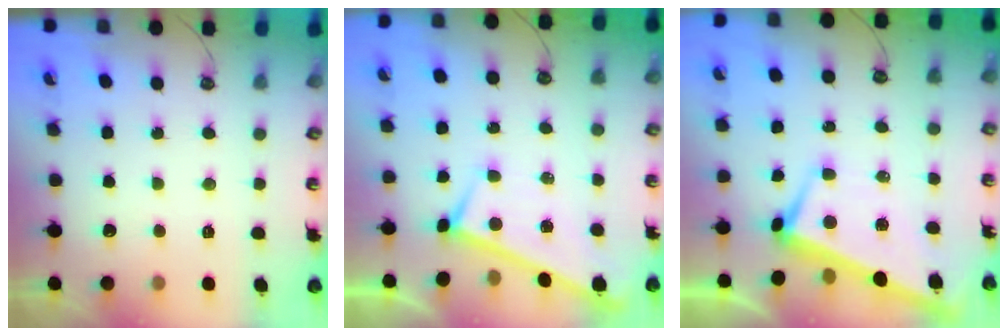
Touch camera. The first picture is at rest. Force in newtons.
{"total": 0.0}
{"total": 1.7, "press": 1.4, "slide": 0.9}